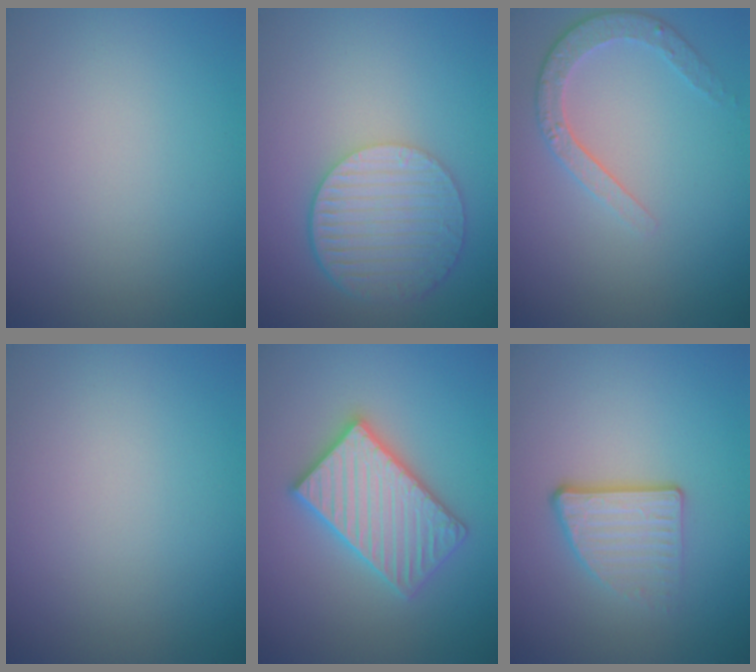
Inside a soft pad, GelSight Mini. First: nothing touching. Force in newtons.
{"total": 6.1, "press": 4.5, "slide": 4.1}
{"total": 2.6, "press": 2.5, "slide": 1.0}
{"total": 0.0}
{"total": 5.6, "press": 5.5, "slide": 0.8}
{"total": 3.3, "press": 2.4, "slide": 2.3}